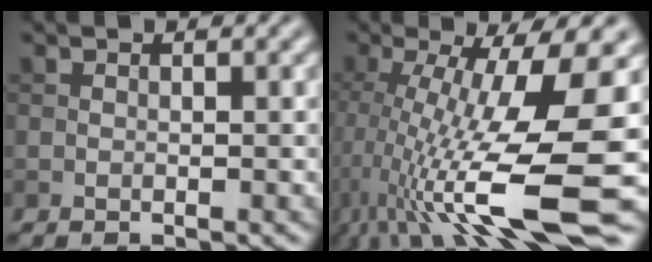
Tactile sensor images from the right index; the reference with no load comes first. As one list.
[{"total": 14.2, "force": [-2.7, 3.3, 13.5], "torque": [-0.240, -0.009, -0.037]}]